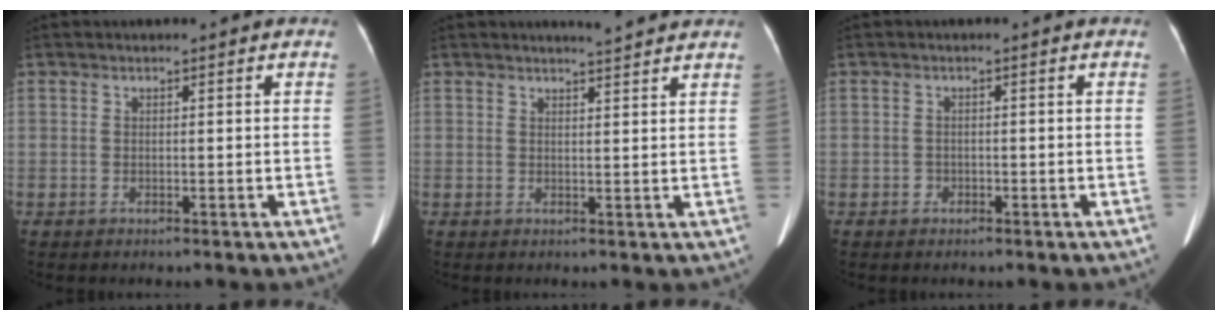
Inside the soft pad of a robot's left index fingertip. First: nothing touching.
{"total": 3.7, "force": [3.5, -0.2, 1.0], "torque": [-0.018, 0.001, 0.041]}
{"total": 1.0, "force": [-0.6, 0.8, 0.1], "torque": [0.000, 0.005, -0.013]}